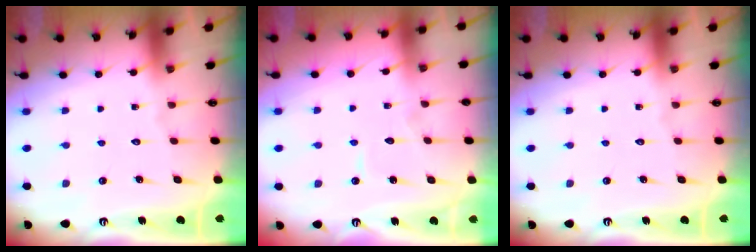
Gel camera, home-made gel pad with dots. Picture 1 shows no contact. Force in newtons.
{"total": 3.7, "press": 3.7, "slide": 0.3}
{"total": 0.0}